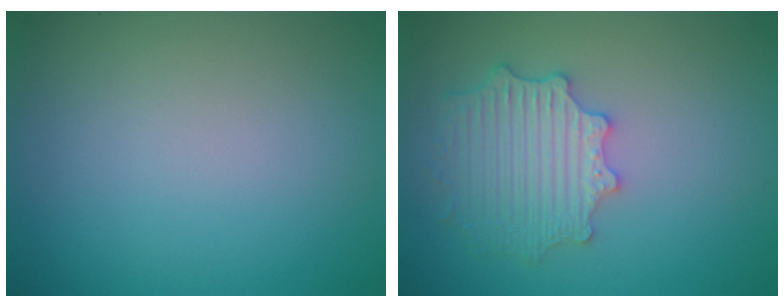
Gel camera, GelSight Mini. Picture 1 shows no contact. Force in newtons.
{"total": 4.5, "press": 4.0, "slide": 2.1}